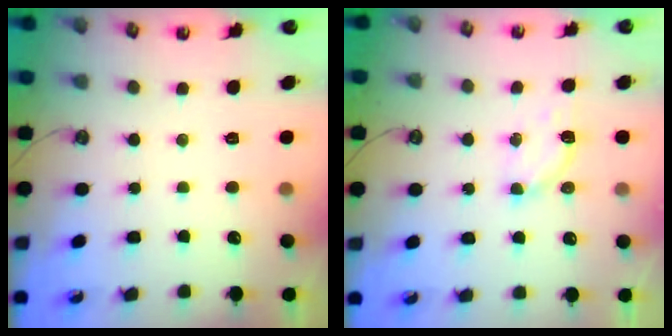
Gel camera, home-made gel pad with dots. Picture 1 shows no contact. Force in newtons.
{"total": 4.0, "press": 3.9, "slide": 0.6}